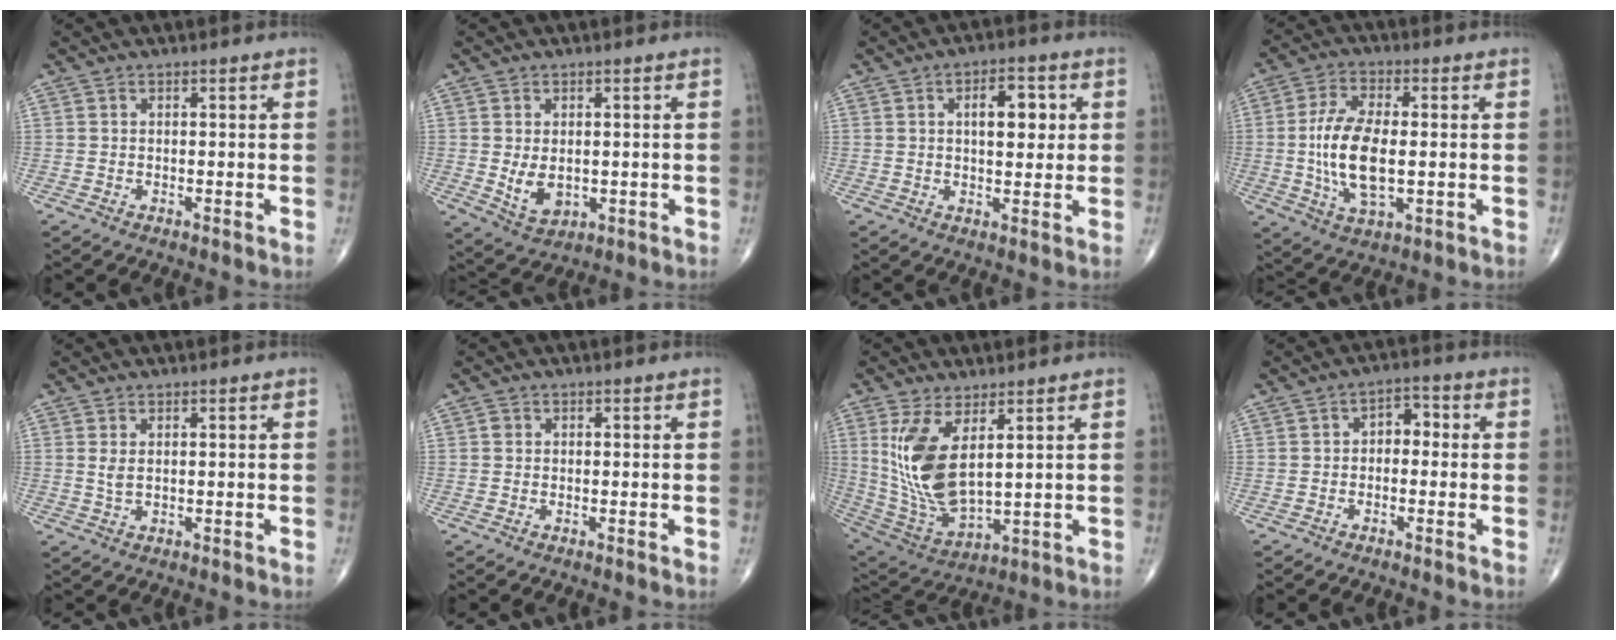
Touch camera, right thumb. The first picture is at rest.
{"total": 5.5, "force": [-0.1, 3.7, 4.1], "torque": [-0.060, -0.014, 0.013]}
{"total": 7.3, "force": [1.8, 3.7, 6.1], "torque": [-0.065, -0.002, 0.025]}
{"total": 13.0, "force": [-0.6, 6.0, 11.5], "torque": [-0.224, -0.002, -0.010]}
{"total": 1.9, "force": [0.5, 0.9, 1.6], "torque": [-0.034, -0.002, 0.016]}
{"total": 0.8, "force": [0.1, 0.7, 0.2], "torque": [0.000, 0.001, 0.000]}
{"total": 14.4, "force": [4.2, 6.4, 12.2], "torque": [-0.245, -0.032, 0.104]}
{"total": 3.8, "force": [-0.2, 2.6, 2.7], "torque": [-0.019, 0.019, -0.017]}